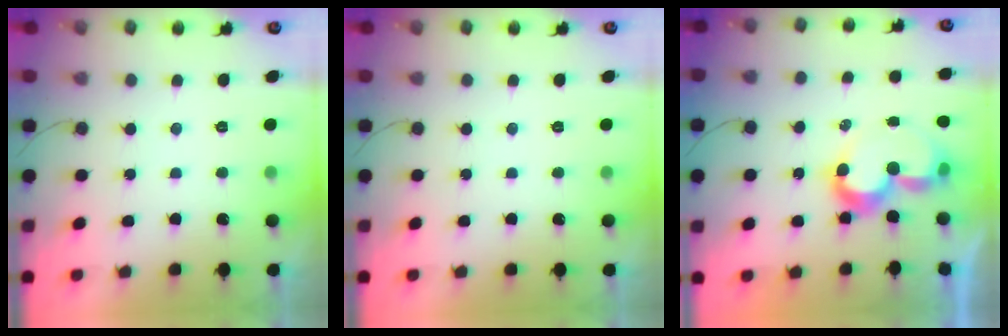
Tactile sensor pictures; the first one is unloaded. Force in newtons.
{"total": 0.0}
{"total": 9.5, "press": 9.5, "slide": 0.9}